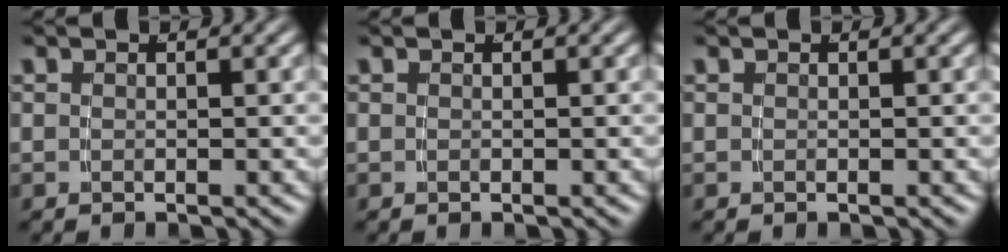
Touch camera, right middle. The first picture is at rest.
{"total": 0.0}
{"total": 0.0}